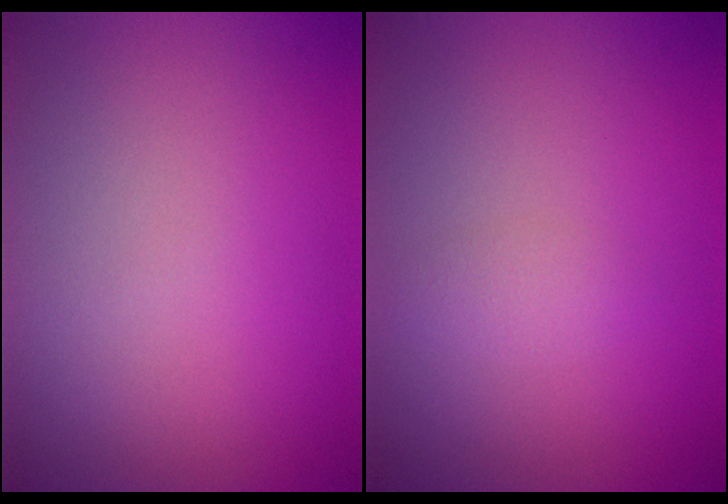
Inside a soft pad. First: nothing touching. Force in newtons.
{"total": 1.2, "press": 1.2, "slide": 0.1}